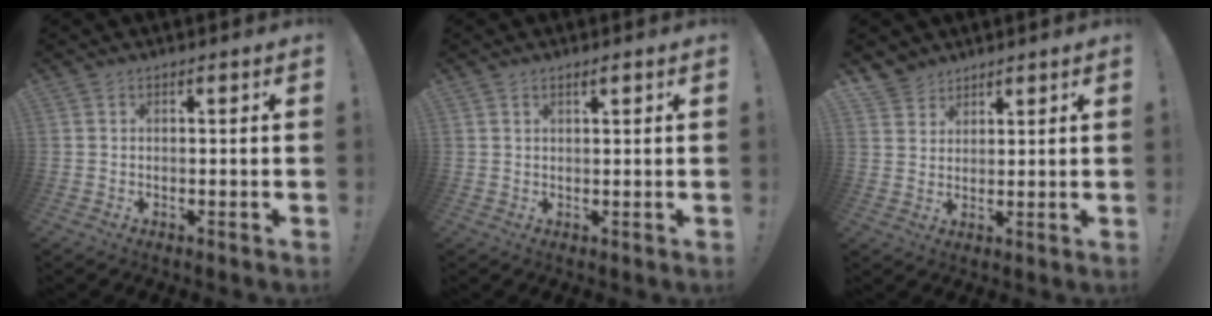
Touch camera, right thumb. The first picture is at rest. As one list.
[{"total": 1.3, "force": [0.8, 0.3, 1.0], "torque": [-0.027, 0.004, 0.015]}, {"total": 4.7, "force": [3.8, 2.7, 0.1], "torque": [-0.007, -0.026, 0.075]}]